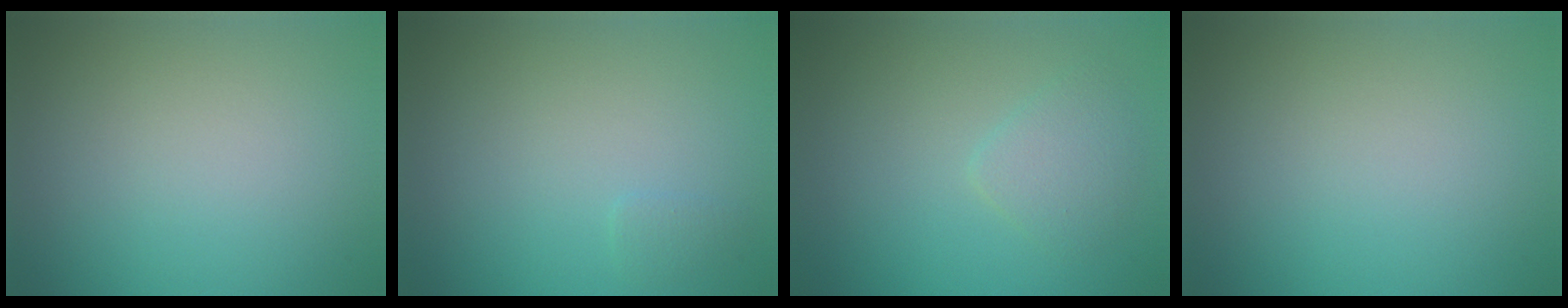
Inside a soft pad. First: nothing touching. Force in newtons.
{"total": 0.6, "press": 0.6, "slide": 0.0}
{"total": 1.9, "press": 1.9, "slide": 0.1}
{"total": 0.0}